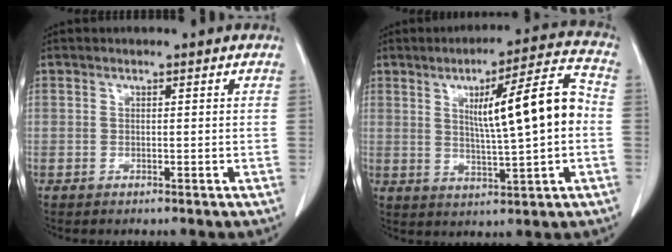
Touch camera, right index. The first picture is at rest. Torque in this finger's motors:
{"motor_torque": [0.57, 0.14, 0.32, 0.11]}